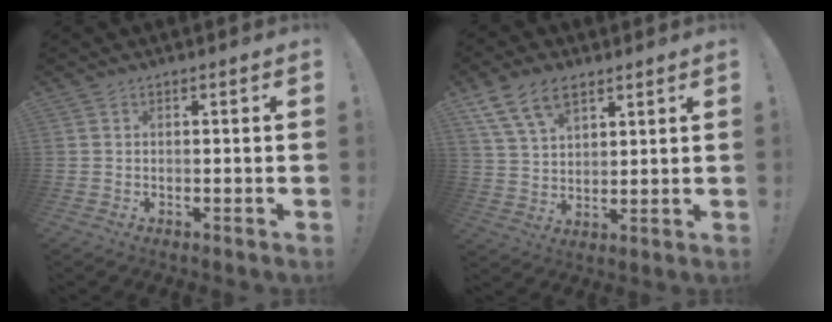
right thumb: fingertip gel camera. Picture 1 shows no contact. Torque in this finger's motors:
{"motor_torque": [0.04, 1.71, 0.49, 0.56, 0.02]}